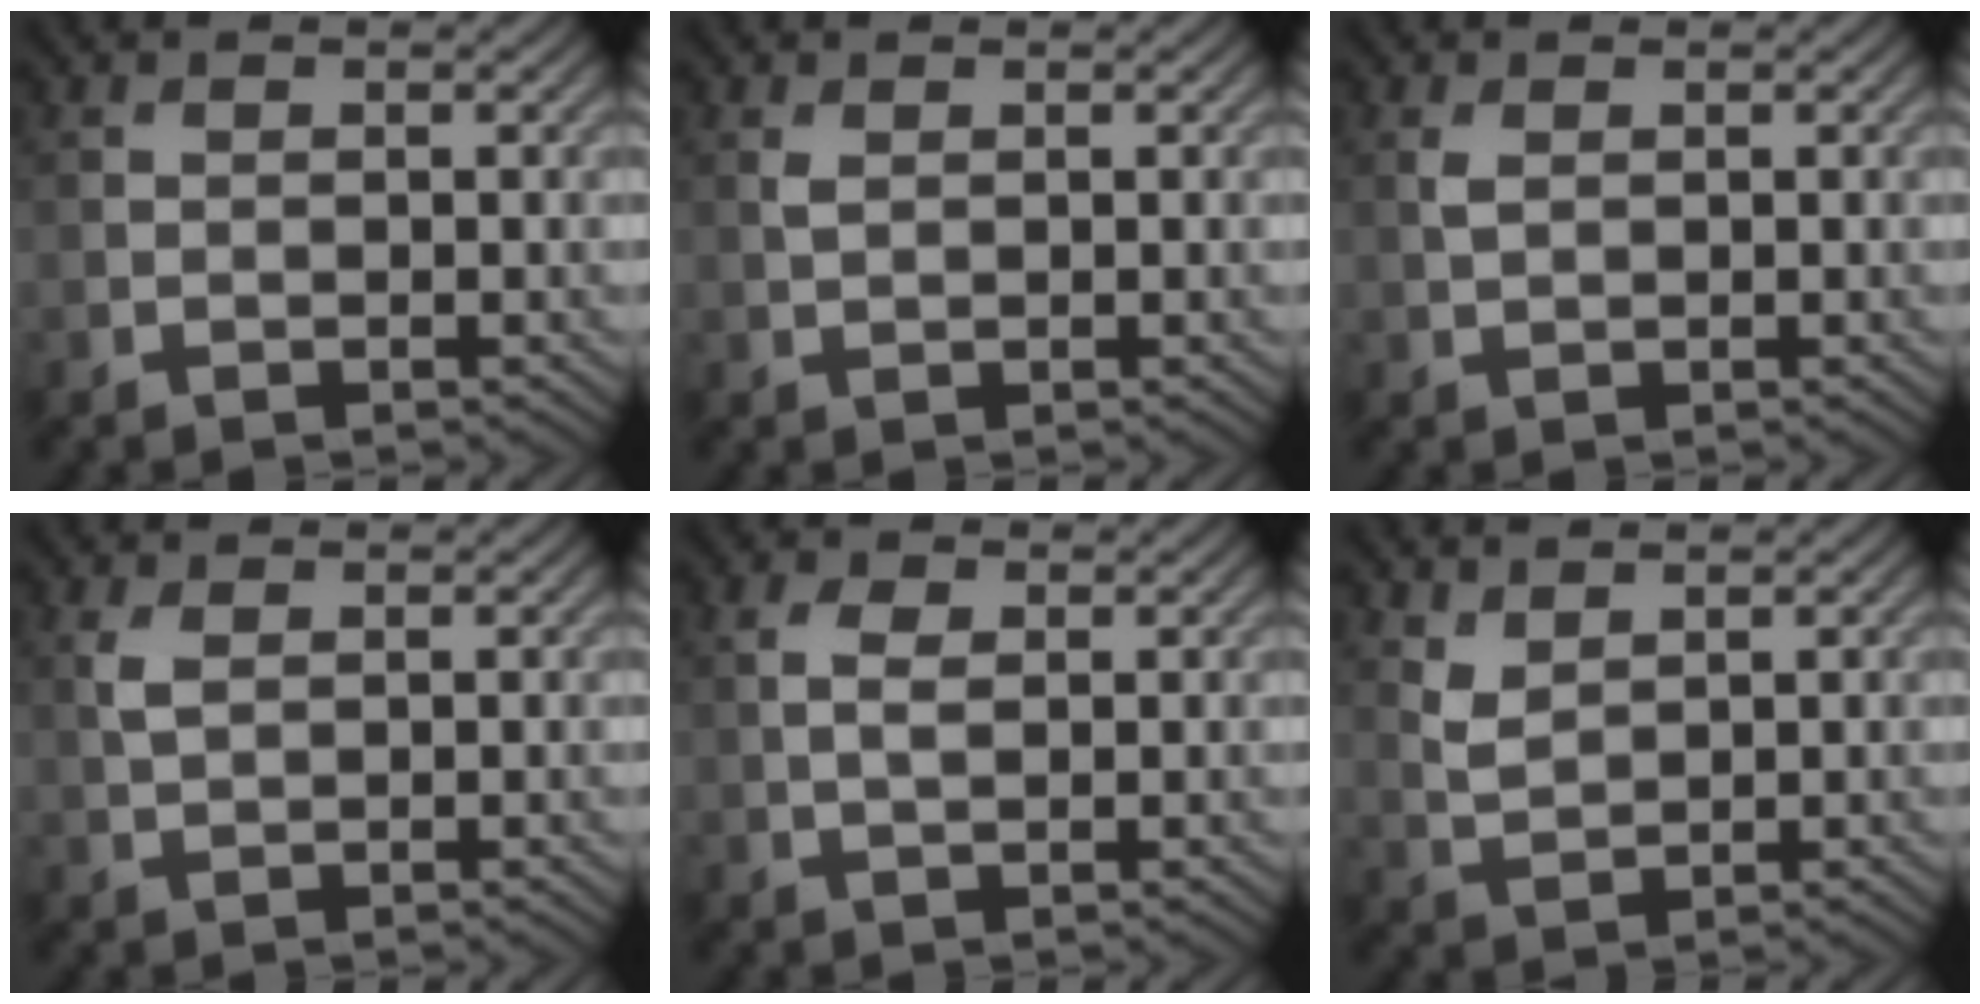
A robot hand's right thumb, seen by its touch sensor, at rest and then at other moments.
{"total": 0.8, "force": [0.4, 0.4, 0.6], "torque": [-0.020, -0.001, 0.010]}
{"total": 1.1, "force": [0.4, 0.6, 0.9], "torque": [-0.026, 0.001, 0.010]}
{"total": 1.8, "force": [0.7, 0.9, 1.4], "torque": [-0.041, 0.001, 0.016]}
{"total": 2.3, "force": [0.5, 1.2, 1.9], "torque": [-0.043, -0.002, 0.009]}
{"total": 2.5, "force": [1.8, 1.0, 1.3], "torque": [-0.038, -0.003, 0.045]}